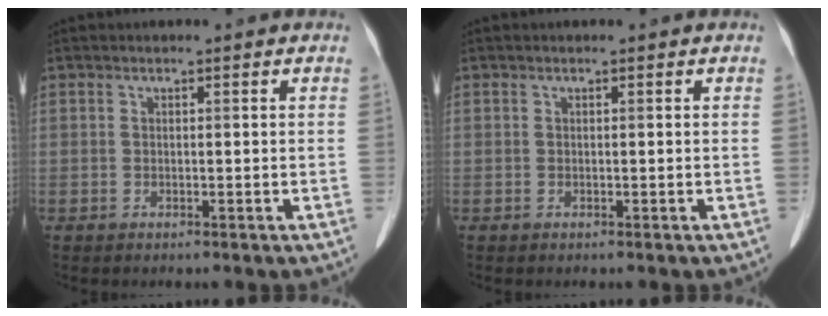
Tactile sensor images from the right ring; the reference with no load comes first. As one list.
[{"total": 0.0}]